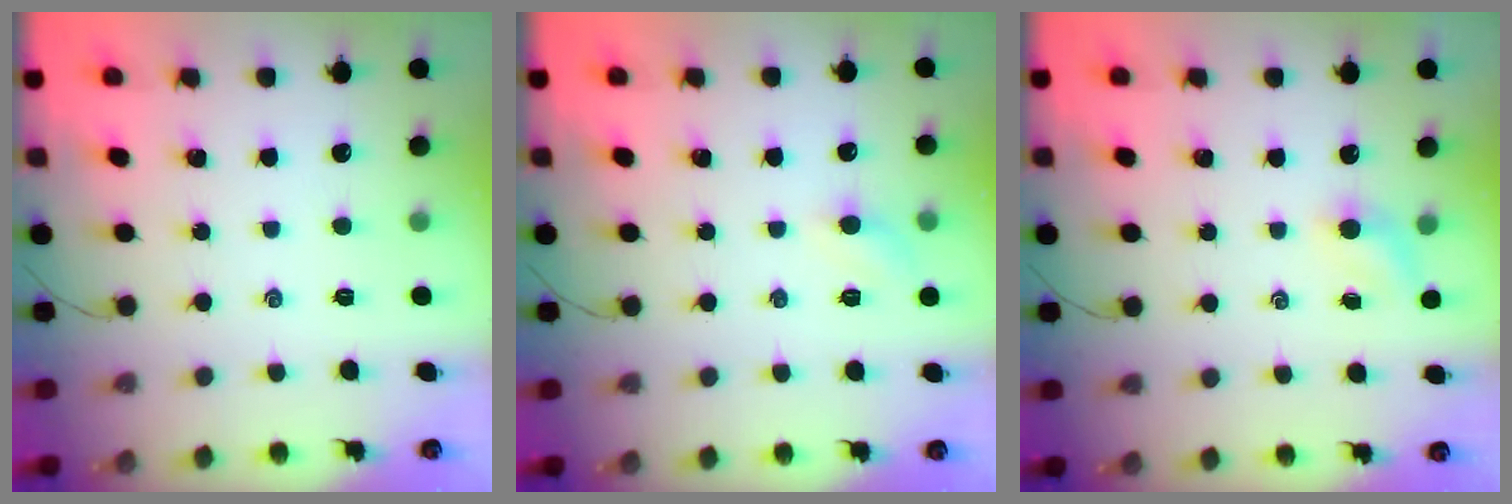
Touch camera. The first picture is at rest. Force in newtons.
{"total": 4.5, "press": 4.3, "slide": 1.2}
{"total": 3.5, "press": 3.4, "slide": 1.1}